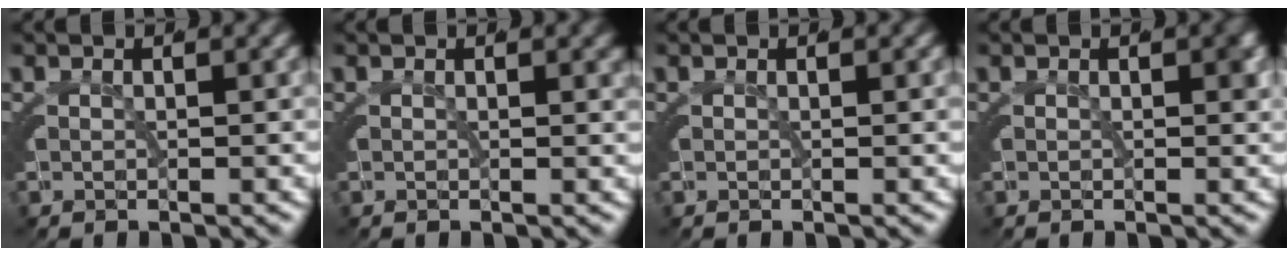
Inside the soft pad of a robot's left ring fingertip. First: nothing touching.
{"total": 0.6, "force": [0.2, 0.2, 0.5], "torque": [-0.003, -0.001, 0.003]}
{"total": 0.0}
{"total": 1.0, "force": [0.0, 0.5, 0.9], "torque": [-0.003, -0.001, -0.002]}